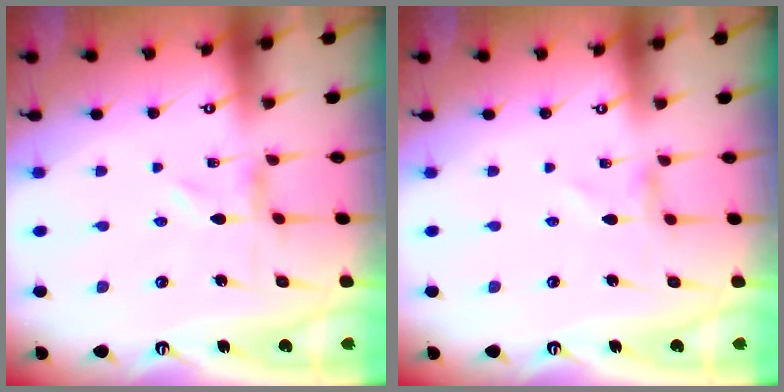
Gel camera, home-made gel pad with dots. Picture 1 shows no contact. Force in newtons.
{"total": 0.0}